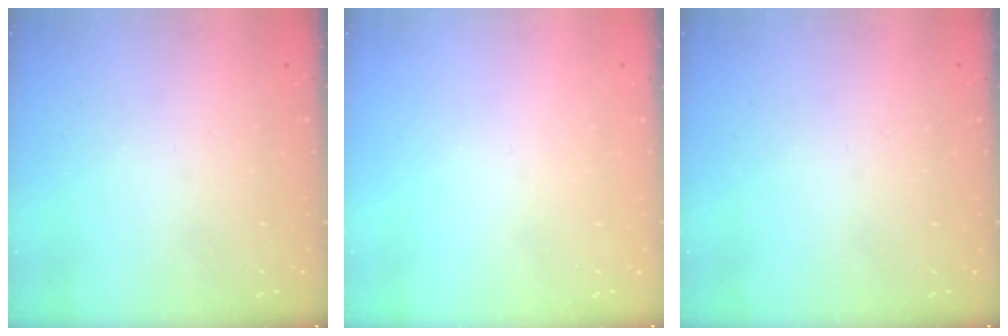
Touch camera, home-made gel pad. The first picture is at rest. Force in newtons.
{"total": 0.0}
{"total": 0.0}